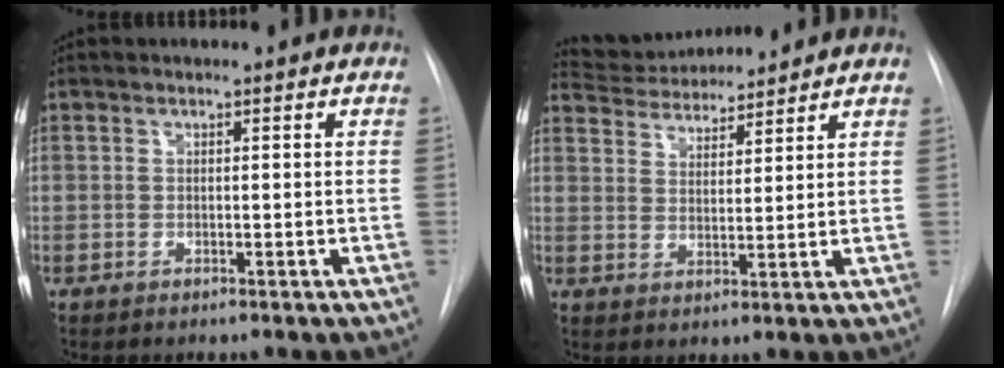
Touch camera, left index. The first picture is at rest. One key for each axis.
{"total": 8.6, "fx": 8.4, "fy": 1.2, "fz": 1.6, "tx": -0.035, "ty": 0.021, "tz": 0.144}